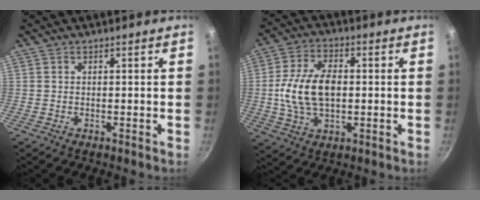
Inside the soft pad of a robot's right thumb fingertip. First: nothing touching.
{"total": 12.6, "force": [0.0, 7.6, 10.0], "torque": [-0.178, 0.016, -0.005]}